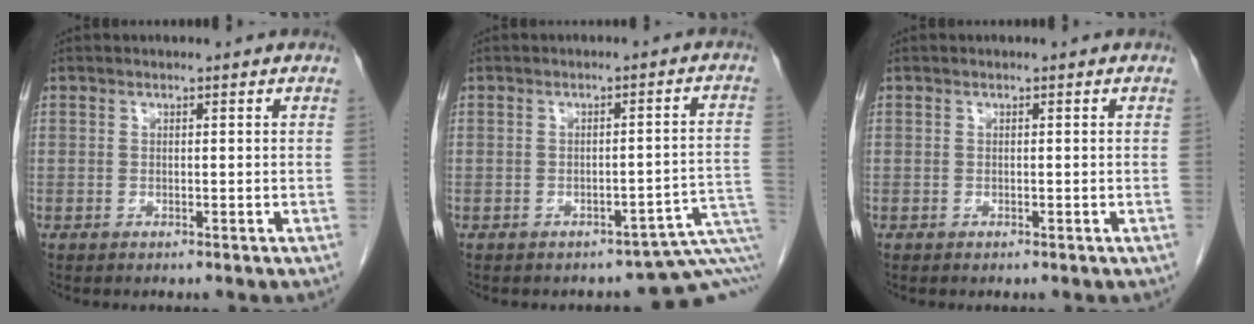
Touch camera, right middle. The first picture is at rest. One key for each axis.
{"total": 6.8, "fx": -3.3, "fy": 2.3, "fz": 5.5, "tx": -0.057, "ty": 0.018, "tz": -0.033}
{"total": 0.0}